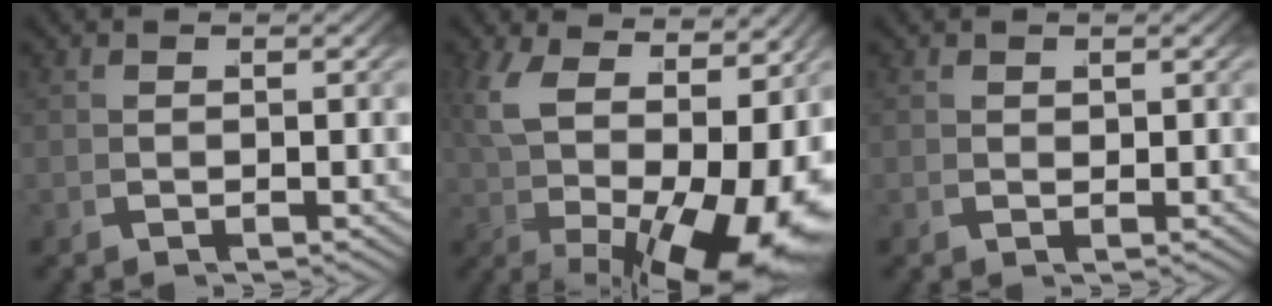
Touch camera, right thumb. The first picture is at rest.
{"total": 12.4, "force": [-0.2, 7.0, 10.3], "torque": [-0.189, -0.031, 0.021]}
{"total": 0.5, "force": [0.3, 0.4, 0.3], "torque": [-0.002, -0.001, 0.010]}